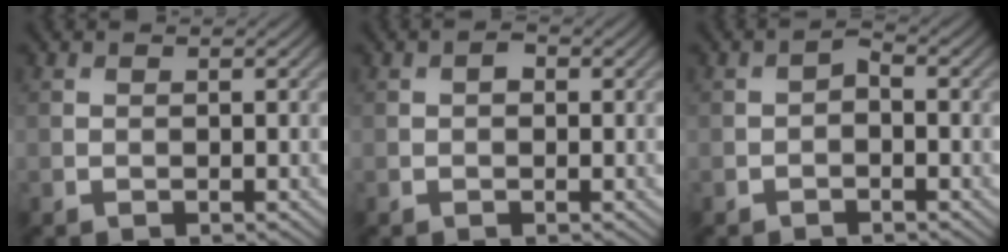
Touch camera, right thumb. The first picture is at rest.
{"total": 1.0, "force": [0.1, 0.7, 0.7], "torque": [-0.009, 0.000, -0.003]}
{"total": 1.4, "force": [-0.7, 0.8, 1.0], "torque": [-0.016, 0.004, -0.017]}